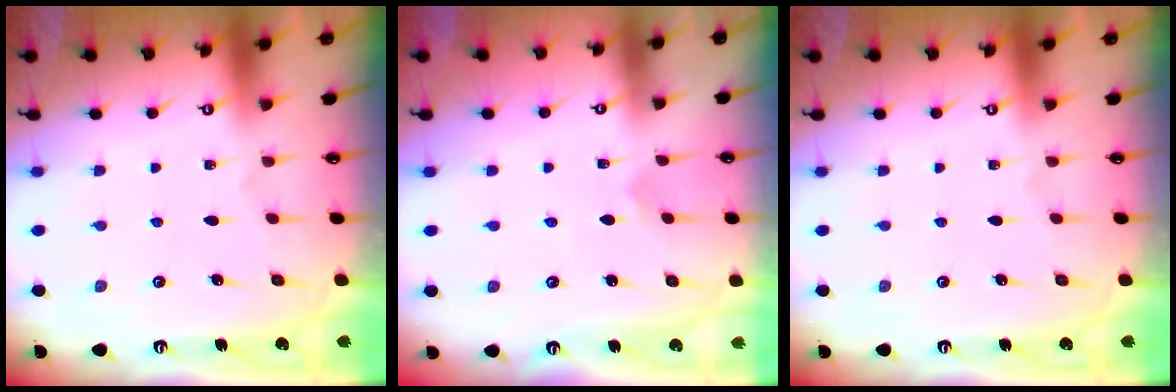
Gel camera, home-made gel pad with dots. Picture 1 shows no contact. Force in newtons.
{"total": 1.7, "press": 1.7, "slide": 0.1}
{"total": 0.0}